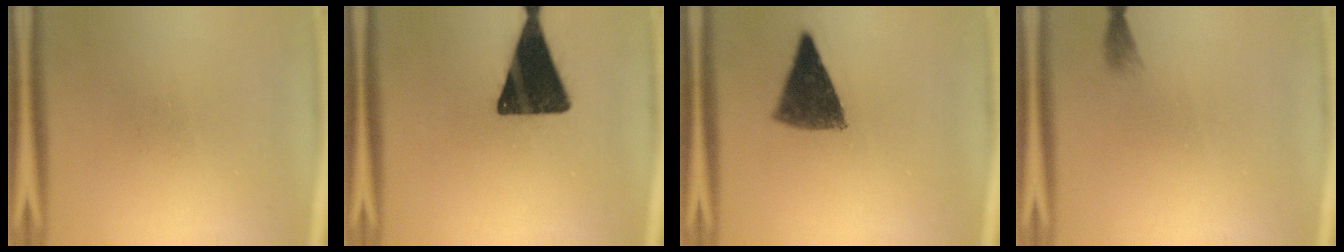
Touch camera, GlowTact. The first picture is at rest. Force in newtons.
{"total": 17.7}
{"total": 9.4}
{"total": 1.0}